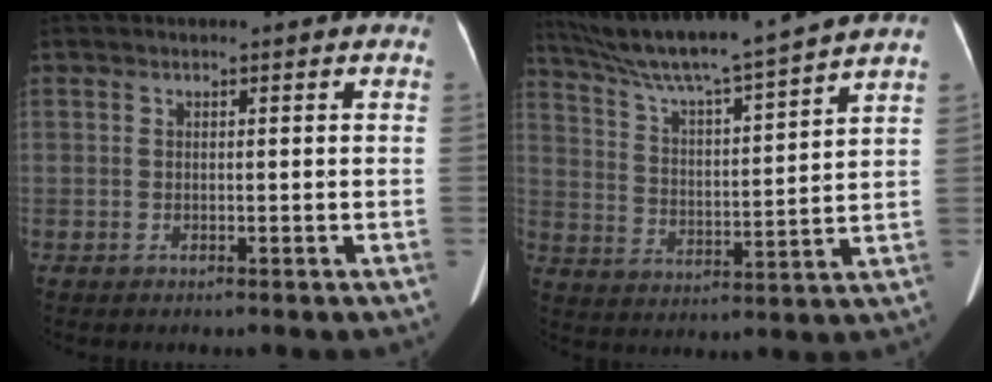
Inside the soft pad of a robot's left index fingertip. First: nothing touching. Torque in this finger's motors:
{"motor_torque": [0.74, -1.30, 0.28, 0.15]}